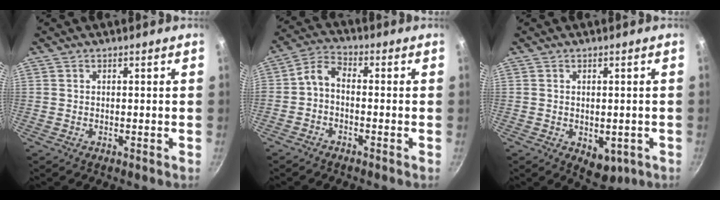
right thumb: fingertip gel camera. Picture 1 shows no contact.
{"total": 4.5, "force": [-1.5, 2.6, 3.3], "torque": [-0.075, 0.034, -0.041]}
{"total": 5.4, "force": [-1.4, 3.7, 3.7], "torque": [-0.031, -0.001, -0.009]}